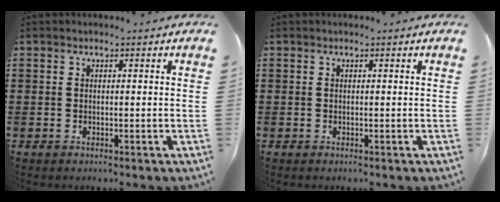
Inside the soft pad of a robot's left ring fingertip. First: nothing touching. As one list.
[{"total": 0.0}]